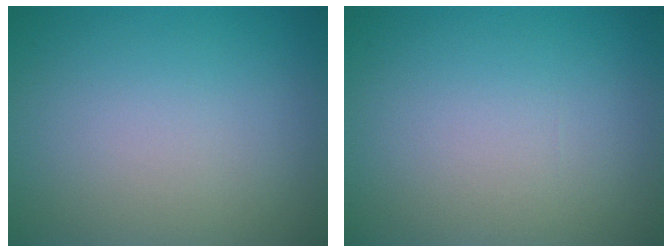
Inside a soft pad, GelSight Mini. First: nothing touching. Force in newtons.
{"total": 0.0}